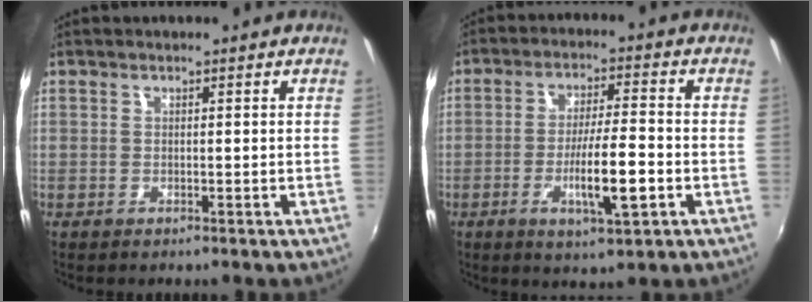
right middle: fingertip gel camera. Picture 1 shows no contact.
{"total": 9.5, "force": [-3.3, 1.4, 8.8], "torque": [-0.159, -0.012, -0.052]}